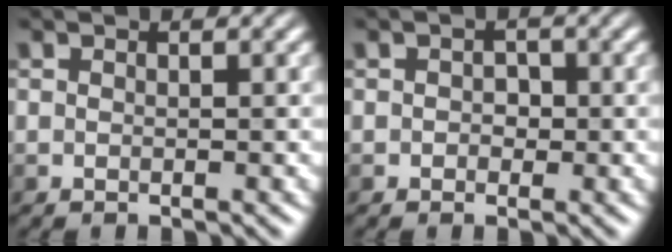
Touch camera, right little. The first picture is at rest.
{"total": 1.9, "force": [0.3, 1.7, 0.8], "torque": [0.013, 0.006, -0.014]}